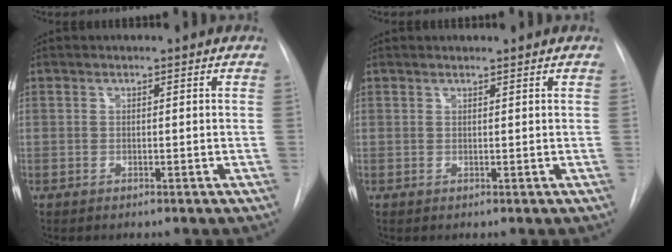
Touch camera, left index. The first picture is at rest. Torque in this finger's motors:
{"motor_torque": [0.12, -0.17, -0.12, 0.01]}